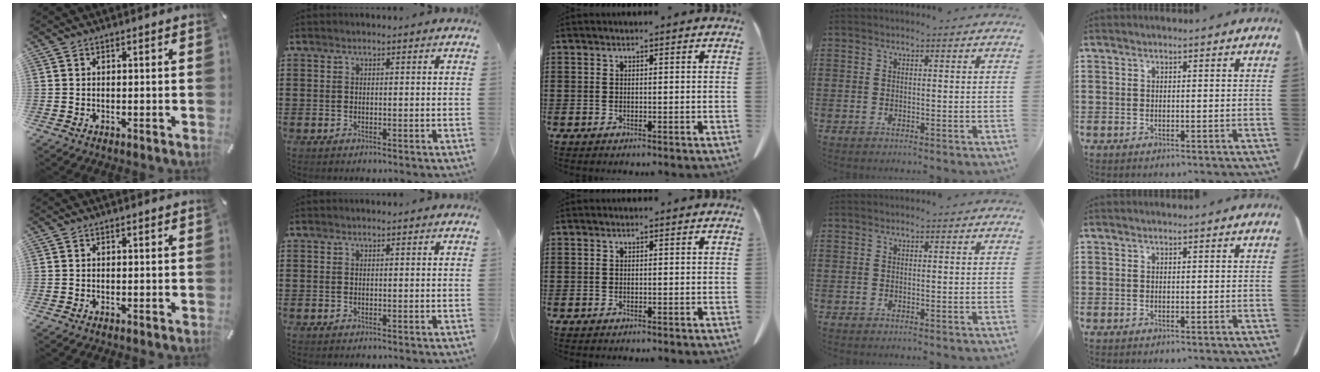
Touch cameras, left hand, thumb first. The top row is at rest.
{}